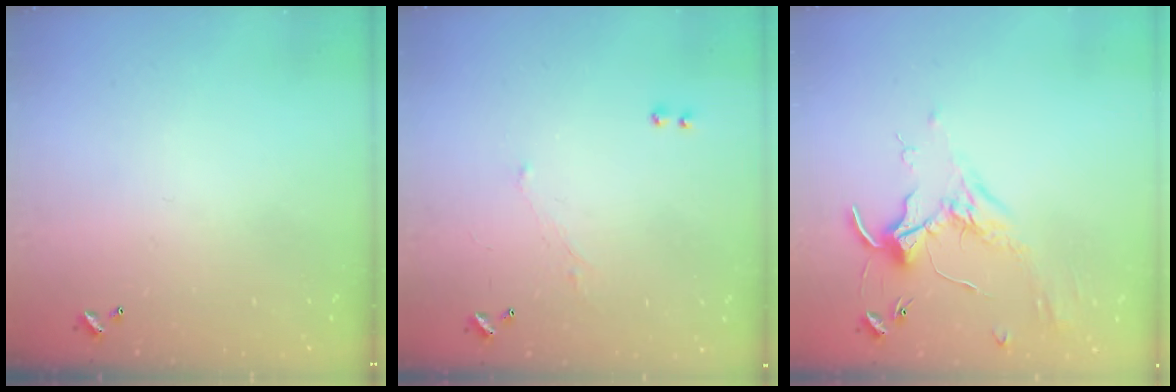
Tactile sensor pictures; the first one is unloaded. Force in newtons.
{"total": 1.2, "press": 0.8, "slide": 0.9}
{"total": 1.7, "press": 1.7, "slide": 0.4}